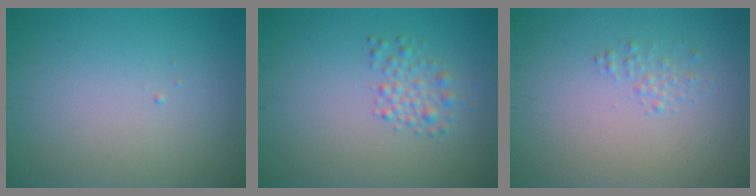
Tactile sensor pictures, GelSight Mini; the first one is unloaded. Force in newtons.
{"total": 1.9, "press": 1.9, "slide": 0.0}
{"total": 0.9, "press": 0.9, "slide": 0.0}